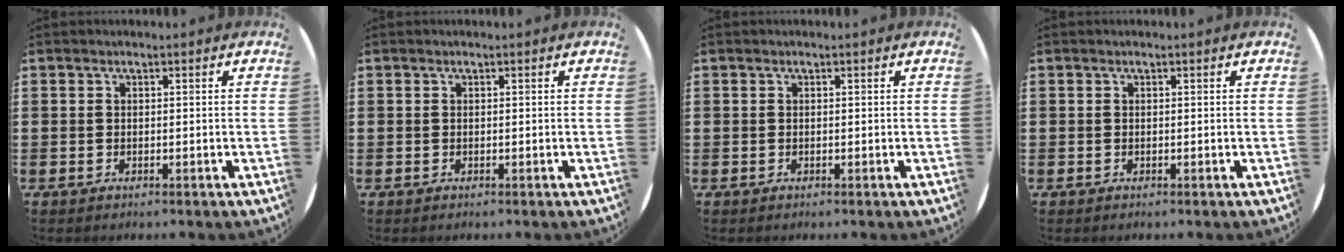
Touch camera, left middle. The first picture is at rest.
{"total": 0.0}
{"total": 0.0}
{"total": 0.0}